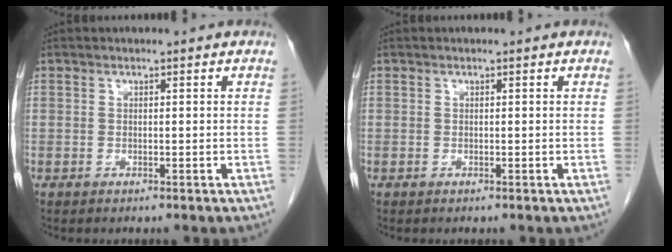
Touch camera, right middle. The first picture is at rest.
{"total": 0.0}